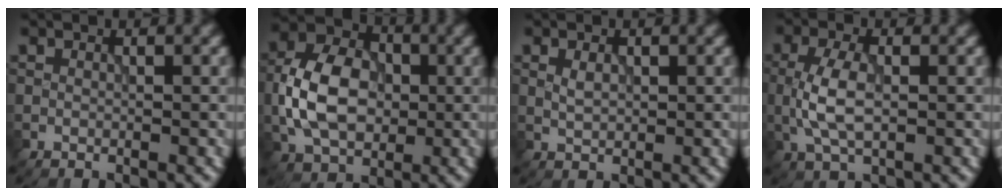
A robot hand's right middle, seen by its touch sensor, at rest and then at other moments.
{"total": 7.8, "force": [-0.7, 5.6, 5.4], "torque": [-0.111, 0.012, -0.024]}
{"total": 1.2, "force": [0.4, 0.8, 0.8], "torque": [-0.019, 0.000, 0.010]}
{"total": 4.0, "force": [-0.2, 2.0, 3.5], "torque": [-0.086, 0.001, -0.006]}